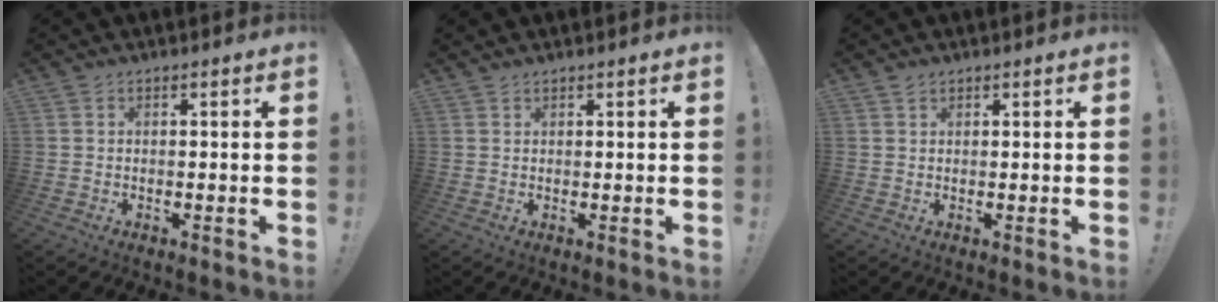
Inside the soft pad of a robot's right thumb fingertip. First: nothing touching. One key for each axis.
{"total": 1.1, "fx": 1.0, "fy": 0.3, "fz": 0.1, "tx": 0.008, "ty": -0.005, "tz": 0.018}
{"total": 1.1, "fx": 0.9, "fy": 0.6, "fz": 0.3, "tx": -0.001, "ty": -0.003, "tz": 0.017}